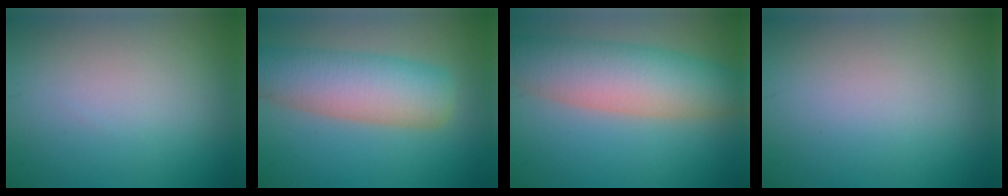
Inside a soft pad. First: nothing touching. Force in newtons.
{"total": 7.3, "press": 7.3, "slide": 0.6}
{"total": 8.0, "press": 8.0, "slide": 0.4}
{"total": 0.0}